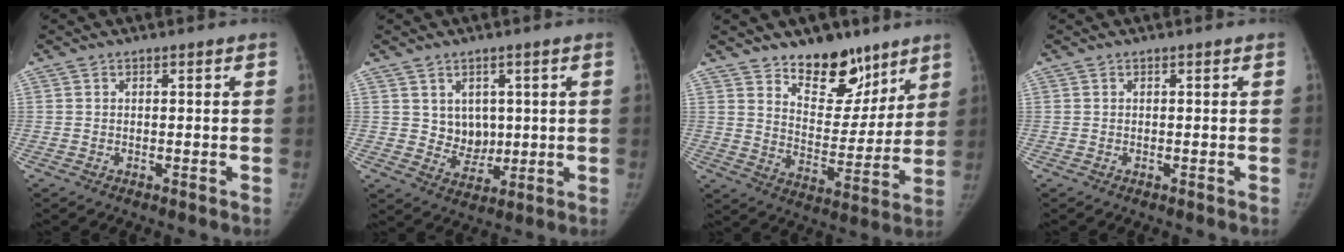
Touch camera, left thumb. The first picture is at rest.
{"total": 5.7, "force": [1.3, 4.9, 2.8], "torque": [-0.011, -0.013, 0.034]}
{"total": 14.8, "force": [10.6, 8.0, 6.6], "torque": [-0.038, -0.073, 0.174]}
{"total": 0.0}